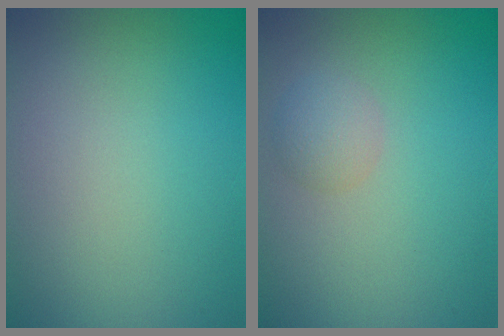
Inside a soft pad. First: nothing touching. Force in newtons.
{"total": 1.9, "press": 1.9, "slide": 0.1}